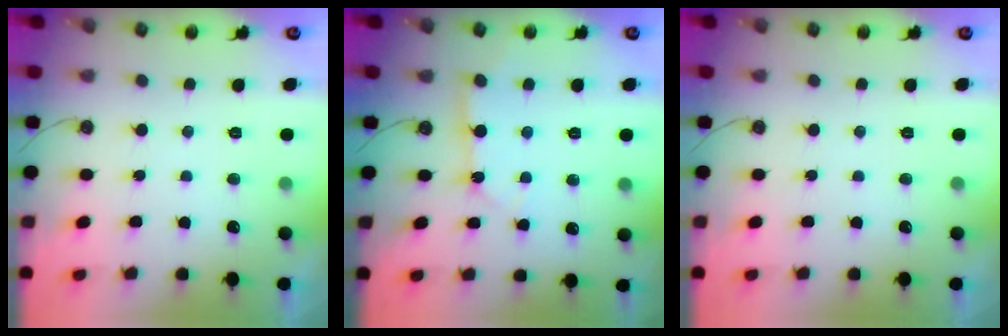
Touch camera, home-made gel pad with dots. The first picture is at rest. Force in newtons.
{"total": 4.2, "press": 4.2, "slide": 0.5}
{"total": 0.0}